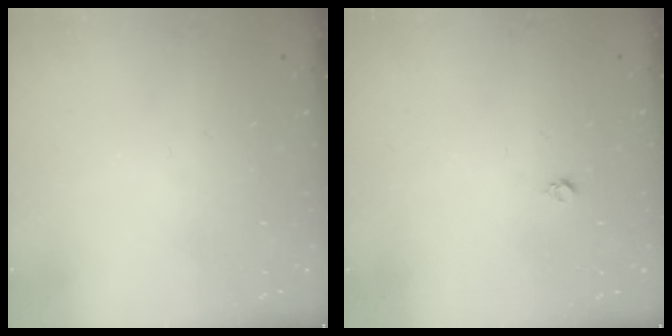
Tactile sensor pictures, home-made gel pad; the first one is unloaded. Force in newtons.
{"total": 3.0, "press": 2.9, "slide": 0.4}